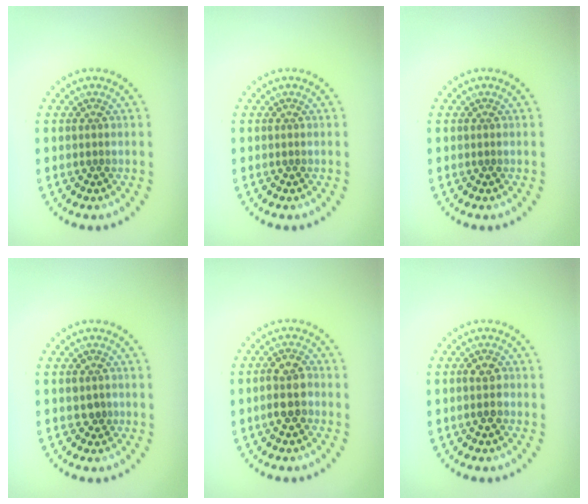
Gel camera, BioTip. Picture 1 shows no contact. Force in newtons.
{"total": 0.0}
{"total": 0.0}
{"total": 1.1, "press": 1.1, "slide": 0.4}
{"total": 2.7, "press": 2.6, "slide": 0.8}
{"total": 1.7, "press": 1.7, "slide": 0.4}